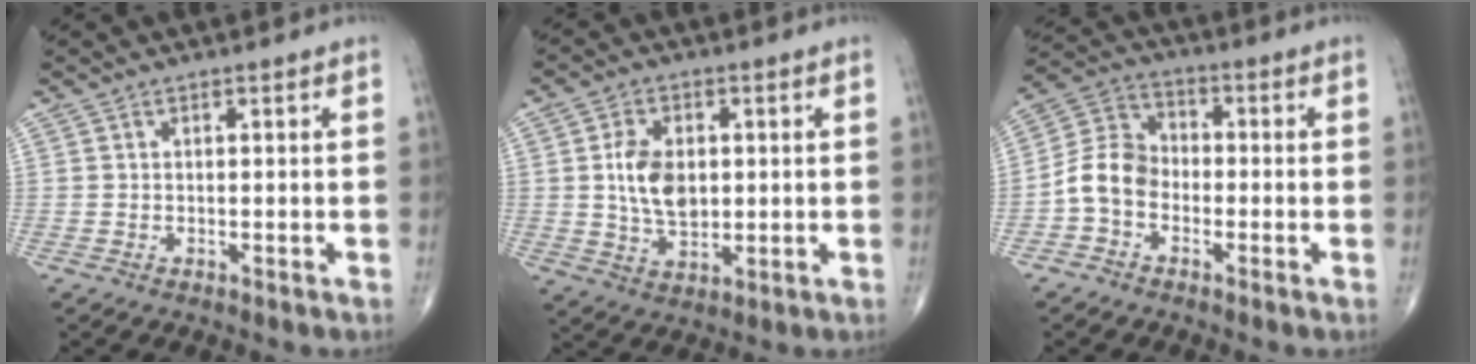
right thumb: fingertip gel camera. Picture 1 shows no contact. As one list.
[{"total": 9.3, "force": [1.0, 6.1, 7.0], "torque": [-0.113, -0.007, 0.022]}, {"total": 8.0, "force": [-2.5, 6.1, 4.5], "torque": [-0.074, 0.033, -0.063]}]